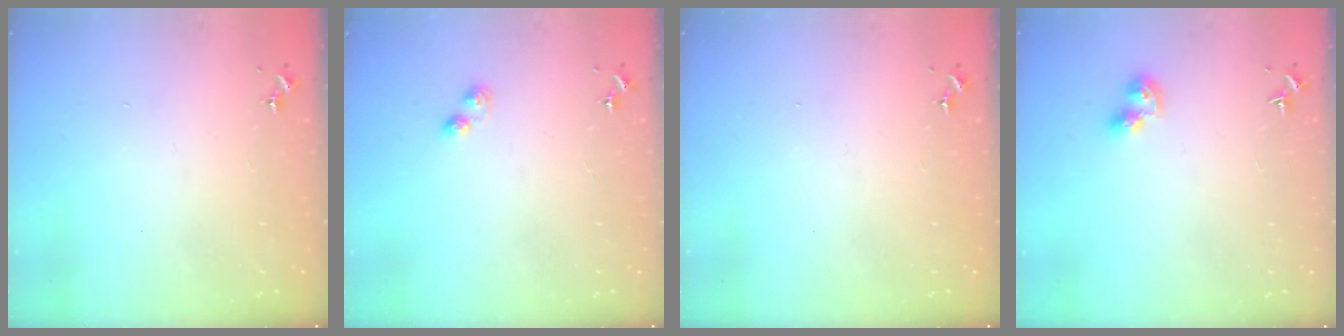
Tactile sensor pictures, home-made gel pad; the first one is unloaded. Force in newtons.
{"total": 3.6, "press": 3.6, "slide": 0.4}
{"total": 0.0}
{"total": 7.1, "press": 7.1, "slide": 0.8}